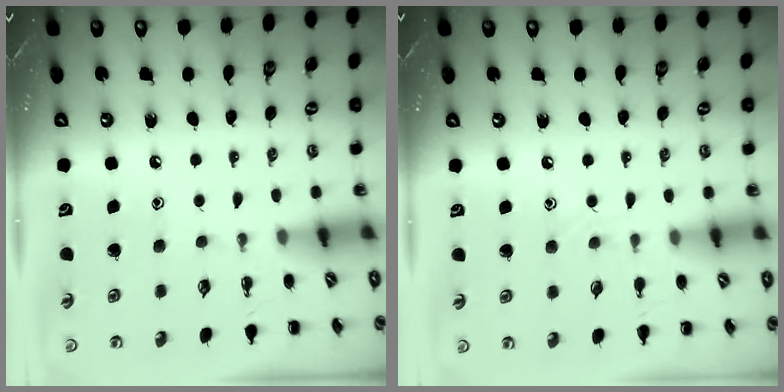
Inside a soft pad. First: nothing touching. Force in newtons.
{"total": 2.9, "press": 2.7, "slide": 0.9}